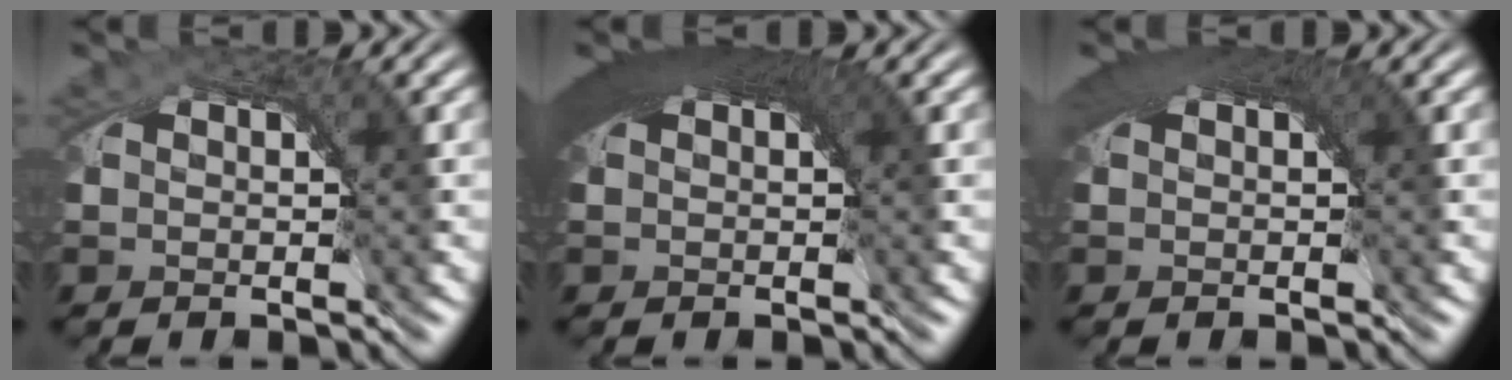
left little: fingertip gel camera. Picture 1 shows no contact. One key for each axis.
{"total": 5.9, "fx": 1.7, "fy": 2.1, "fz": 5.2, "tx": -0.064, "ty": 0.015, "tz": 0.019}
{"total": 3.5, "fx": 1.2, "fy": 1.1, "fz": 3.1, "tx": -0.035, "ty": 0.006, "tz": 0.015}